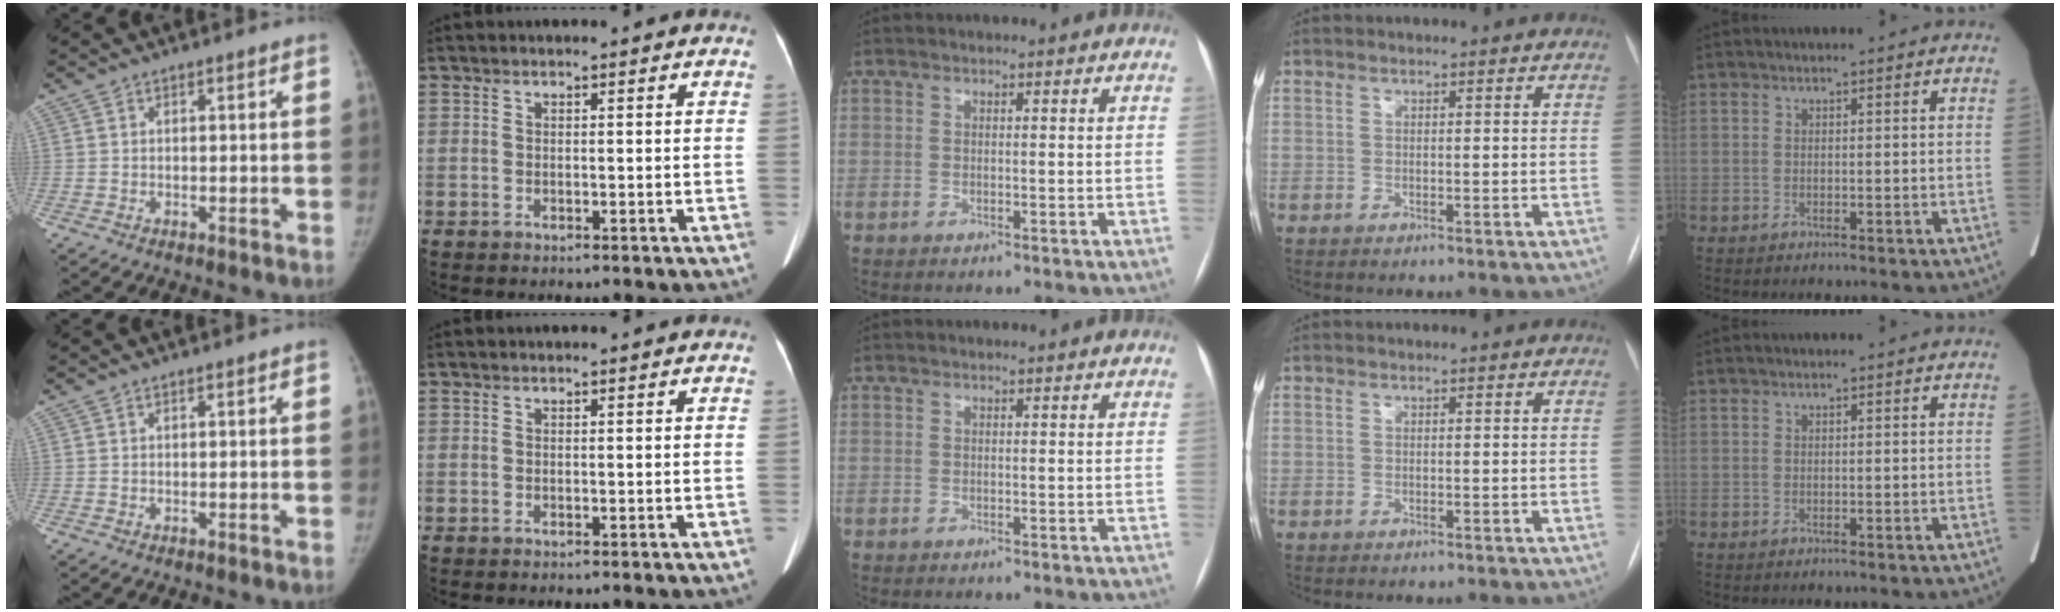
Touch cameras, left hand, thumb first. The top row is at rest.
{}